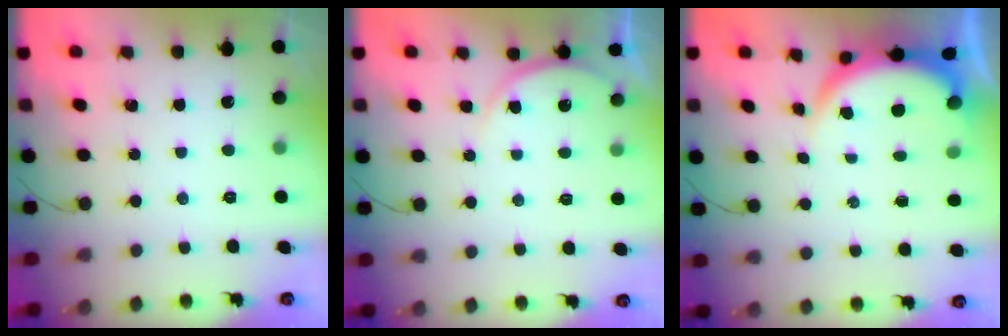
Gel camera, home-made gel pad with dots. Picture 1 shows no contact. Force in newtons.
{"total": 5.9, "press": 5.9, "slide": 0.7}
{"total": 4.9, "press": 4.7, "slide": 1.1}